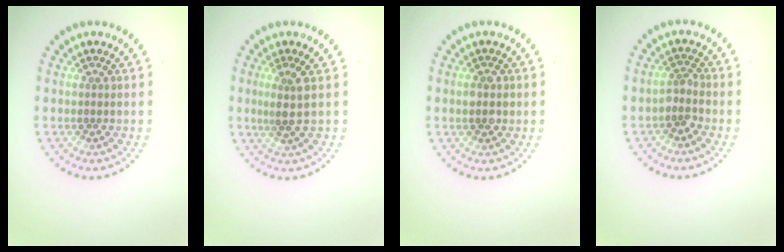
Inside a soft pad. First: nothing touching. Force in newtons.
{"total": 2.3, "press": 1.7, "slide": 1.5}
{"total": 2.0, "press": 2.0, "slide": 0.2}
{"total": 1.7, "press": 1.3, "slide": 1.1}